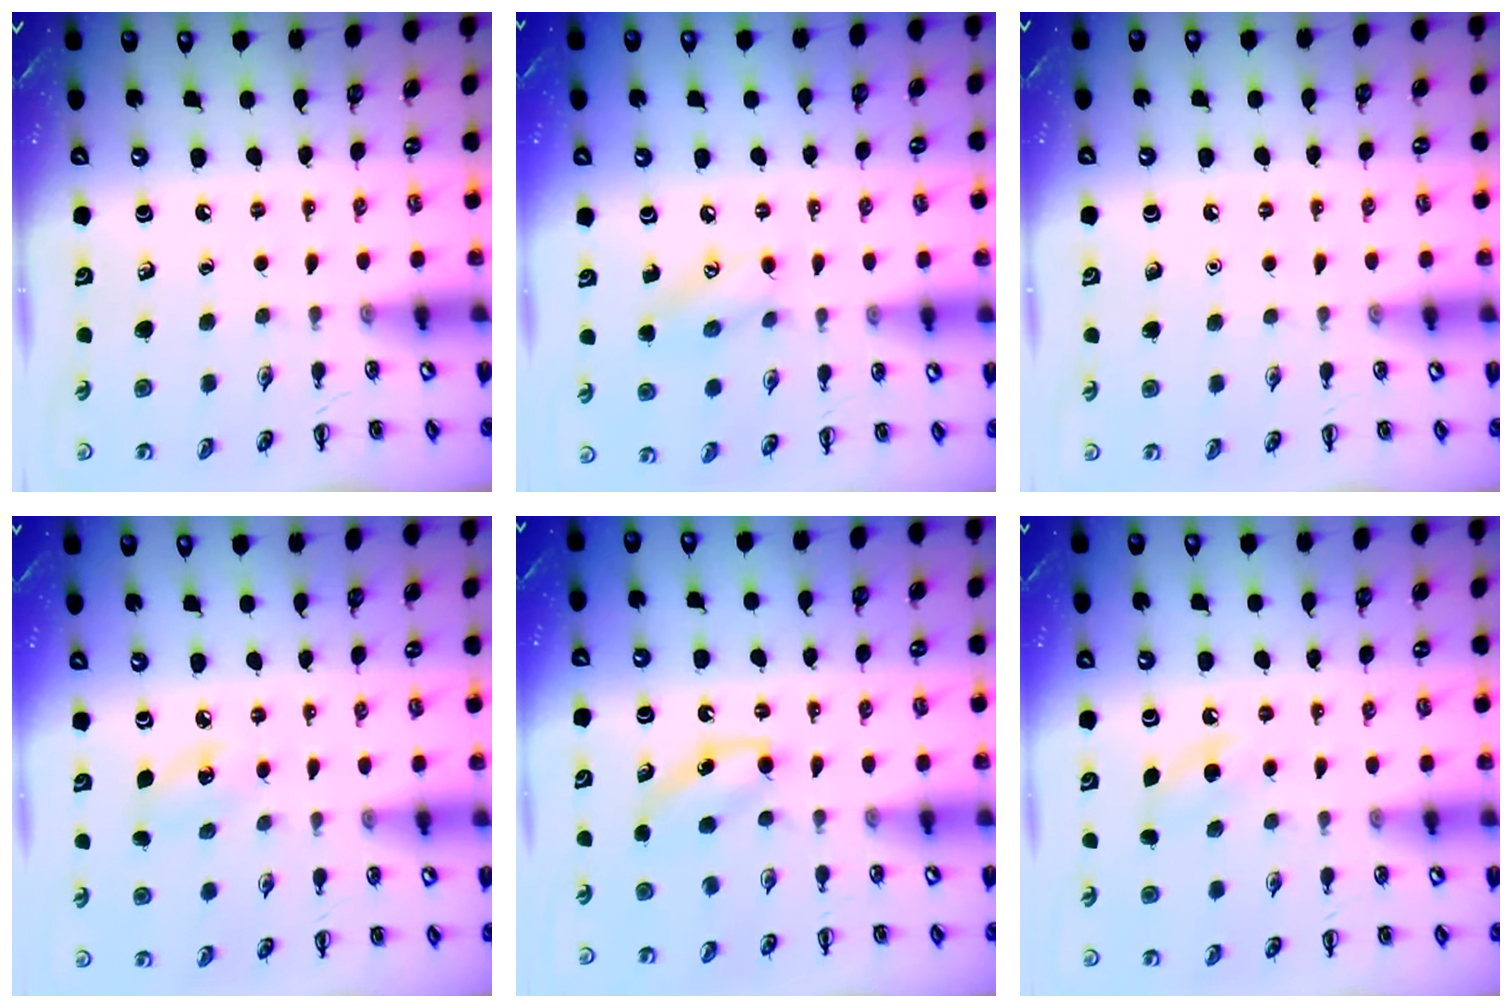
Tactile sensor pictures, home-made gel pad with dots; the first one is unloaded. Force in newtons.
{"total": 8.7, "press": 8.7, "slide": 1.0}
{"total": 1.6, "press": 1.6, "slide": 0.1}
{"total": 5.6, "press": 5.4, "slide": 1.5}
{"total": 5.1, "press": 4.9, "slide": 1.3}
{"total": 5.3, "press": 5.1, "slide": 1.5}